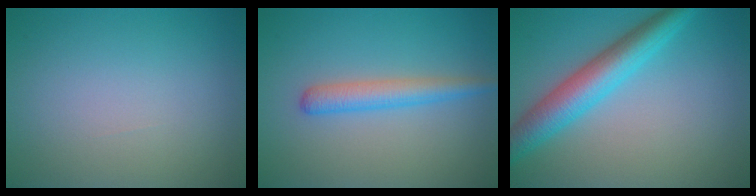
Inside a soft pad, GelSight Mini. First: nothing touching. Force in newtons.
{"total": 2.8, "press": 2.8, "slide": 0.1}
{"total": 5.7, "press": 5.7, "slide": 0.0}